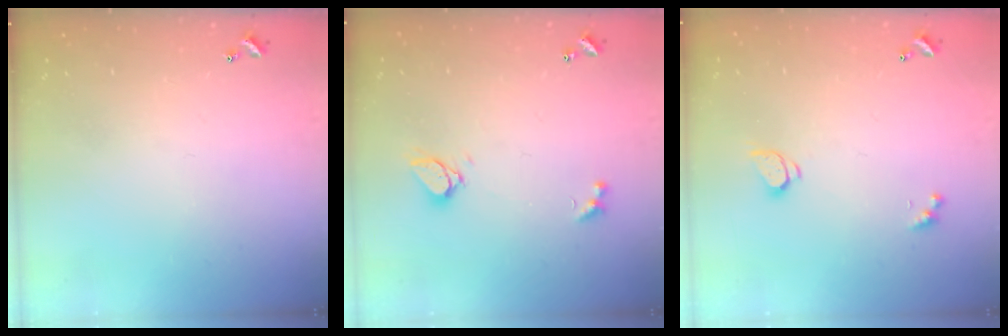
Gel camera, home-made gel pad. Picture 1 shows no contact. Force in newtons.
{"total": 2.1, "press": 2.0, "slide": 0.5}
{"total": 1.6, "press": 1.5, "slide": 0.4}